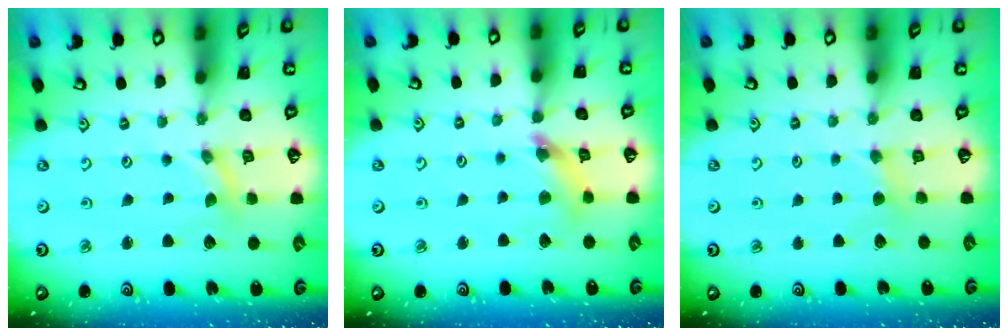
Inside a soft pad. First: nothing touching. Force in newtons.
{"total": 8.0, "press": 7.9, "slide": 0.8}
{"total": 3.1, "press": 3.1, "slide": 0.4}